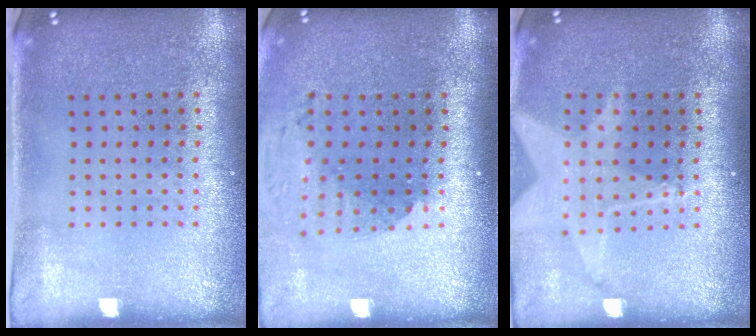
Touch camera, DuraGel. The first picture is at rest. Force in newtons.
{"total": 1.8, "press": 1.4, "slide": 1.2}
{"total": 1.8, "press": 1.5, "slide": 1.1}